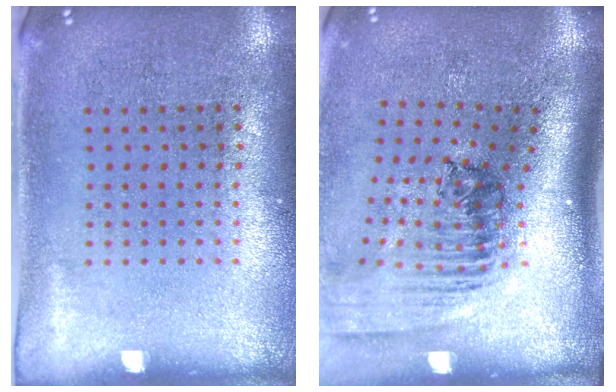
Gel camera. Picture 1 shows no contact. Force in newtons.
{"total": 2.4, "press": 1.7, "slide": 1.7}